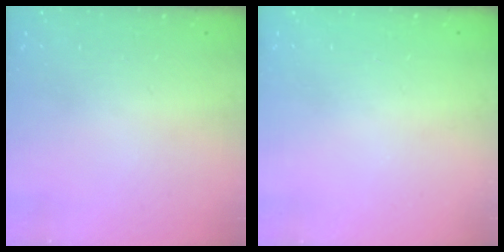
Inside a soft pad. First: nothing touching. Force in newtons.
{"total": 0.0}